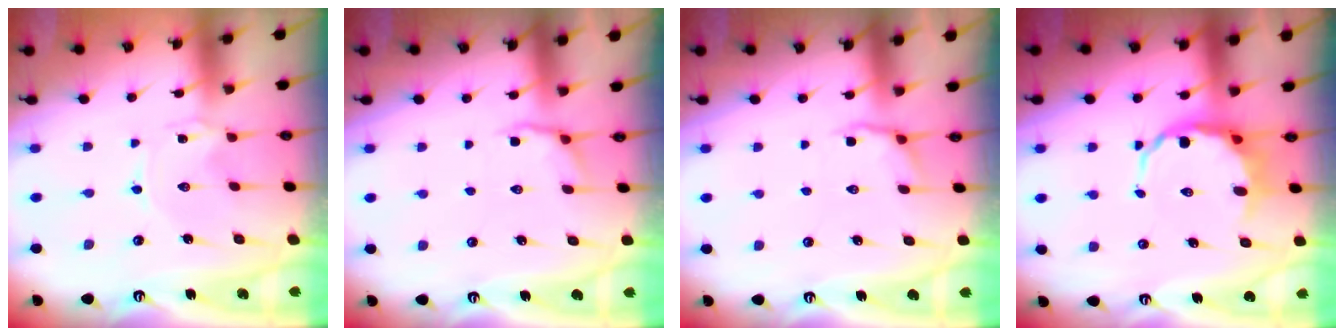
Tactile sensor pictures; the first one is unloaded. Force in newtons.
{"total": 2.8, "press": 2.0, "slide": 2.0}
{"total": 2.8, "press": 2.0, "slide": 2.0}
{"total": 6.8, "press": 6.4, "slide": 2.3}